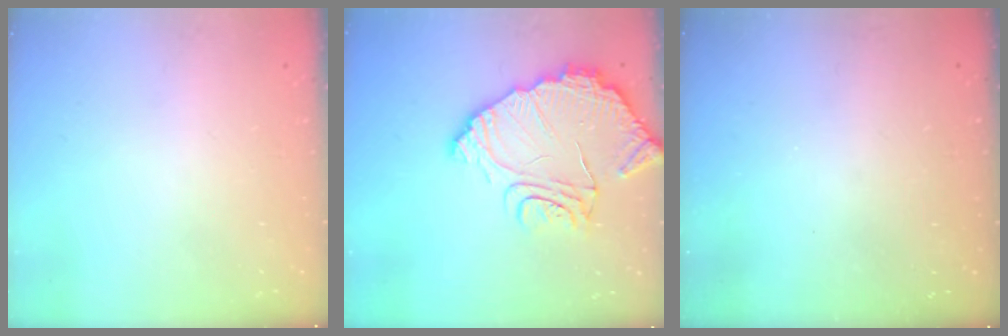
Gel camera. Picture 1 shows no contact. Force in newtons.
{"total": 15.0, "press": 14.9, "slide": 1.4}
{"total": 3.2, "press": 3.2, "slide": 0.1}